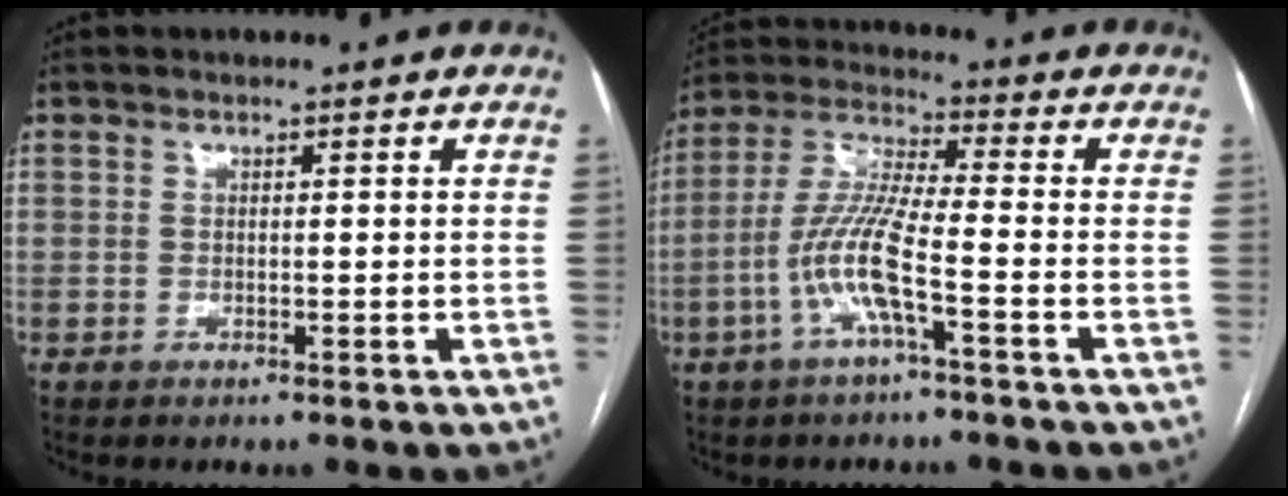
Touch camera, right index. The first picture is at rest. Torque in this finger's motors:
{"motor_torque": [1.38, -0.42, 0.62, 0.21]}